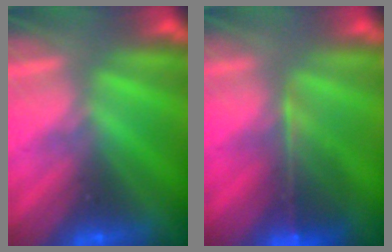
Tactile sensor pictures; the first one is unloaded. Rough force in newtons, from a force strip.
{"total": 7.3}